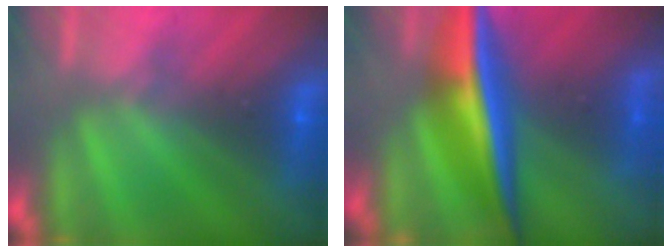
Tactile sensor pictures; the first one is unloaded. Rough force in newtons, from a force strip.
{"total": 7.6}